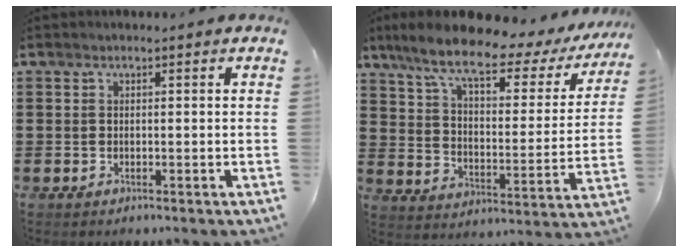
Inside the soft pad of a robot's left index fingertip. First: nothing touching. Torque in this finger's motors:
{"motor_torque": [2.14, 0.00, 0.89, 0.16]}